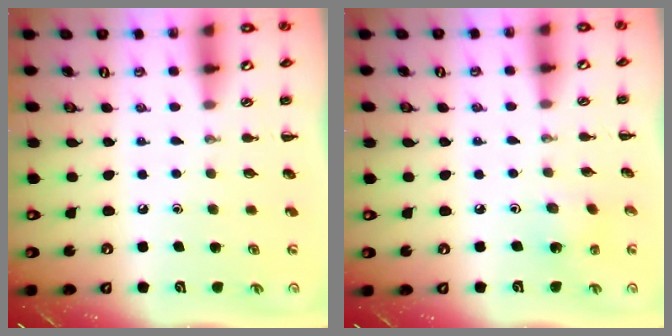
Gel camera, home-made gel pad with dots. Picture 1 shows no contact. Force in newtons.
{"total": 1.8, "press": 1.7, "slide": 0.8}